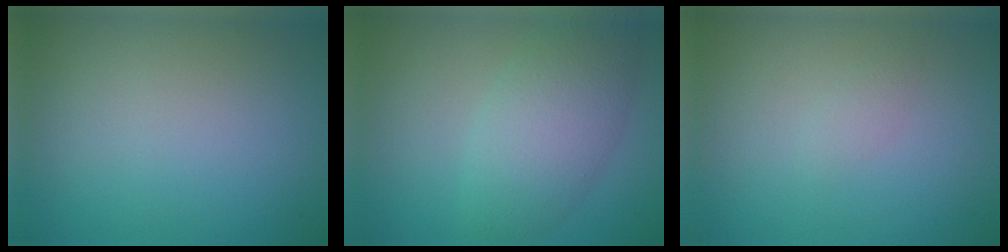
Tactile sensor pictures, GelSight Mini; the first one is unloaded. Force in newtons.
{"total": 5.4, "press": 5.4, "slide": 0.2}
{"total": 0.7, "press": 0.7, "slide": 0.1}